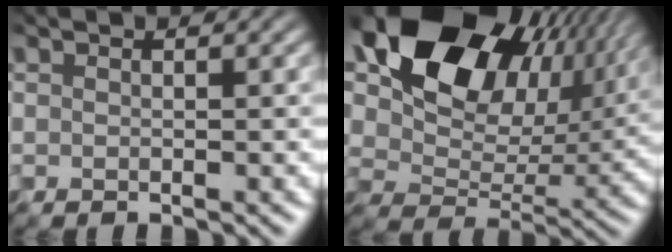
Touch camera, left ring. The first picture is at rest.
{"total": 16.1, "force": [8.9, 10.0, 8.9], "torque": [-0.173, 0.033, 0.162]}